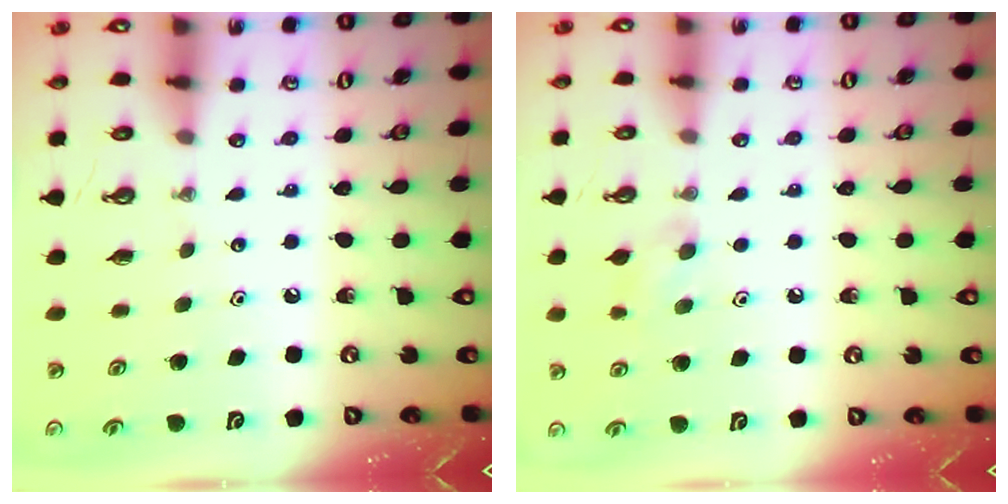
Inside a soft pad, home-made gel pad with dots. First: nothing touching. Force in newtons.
{"total": 6.4, "press": 6.3, "slide": 1.3}